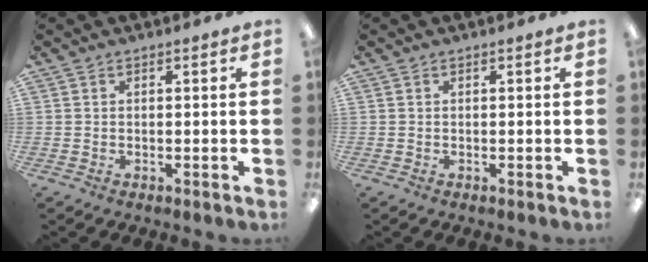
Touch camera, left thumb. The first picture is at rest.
{"total": 0.0}